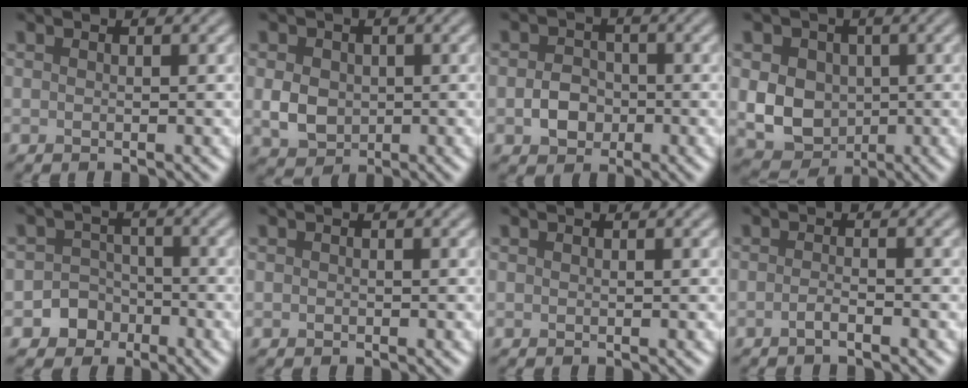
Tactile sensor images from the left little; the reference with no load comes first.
{"total": 3.4, "force": [-0.1, 2.8, 1.9], "torque": [-0.039, -0.004, -0.004]}
{"total": 2.8, "force": [-0.8, 2.2, 1.4], "torque": [-0.019, 0.000, -0.020]}
{"total": 6.6, "force": [0.0, 5.5, 3.7], "torque": [-0.061, -0.002, -0.010]}
{"total": 3.4, "force": [-1.7, 2.8, 0.5], "torque": [0.023, 0.006, -0.039]}
{"total": 0.0}
{"total": 0.0}
{"total": 1.3, "force": [-0.8, 0.3, 1.0], "torque": [-0.016, 0.001, -0.017]}